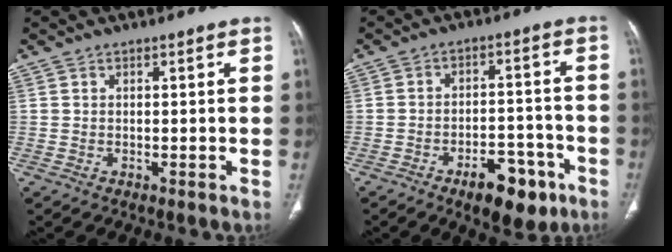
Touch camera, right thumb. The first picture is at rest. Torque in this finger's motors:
{"motor_torque": [1.17, 1.38, -0.09, 0.04, 0.25]}